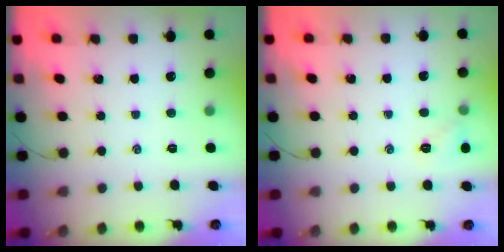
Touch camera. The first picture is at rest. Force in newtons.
{"total": 4.9, "press": 4.7, "slide": 1.5}